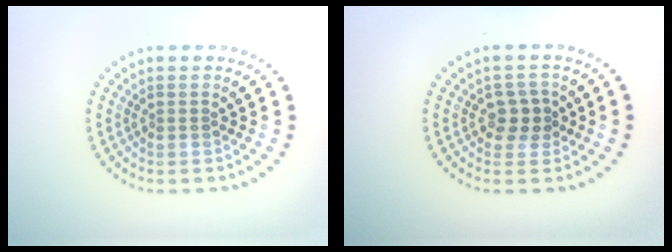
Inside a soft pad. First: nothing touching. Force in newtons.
{"total": 2.1, "press": 1.9, "slide": 0.7}